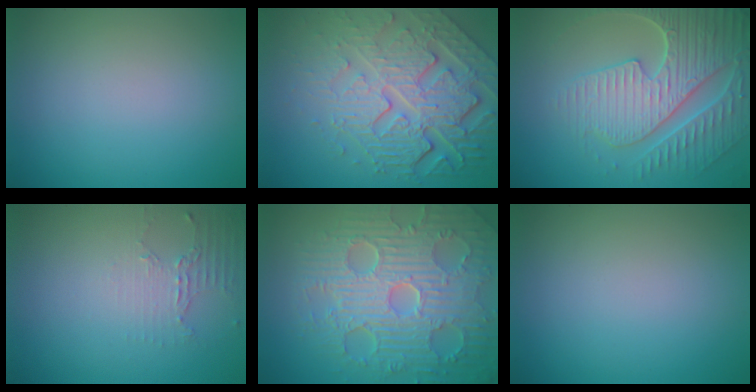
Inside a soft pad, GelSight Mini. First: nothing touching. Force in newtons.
{"total": 8.4, "press": 5.8, "slide": 6.0}
{"total": 7.5, "press": 5.9, "slide": 4.7}
{"total": 2.1, "press": 1.5, "slide": 1.4}
{"total": 10.1, "press": 7.0, "slide": 7.3}
{"total": 0.0}